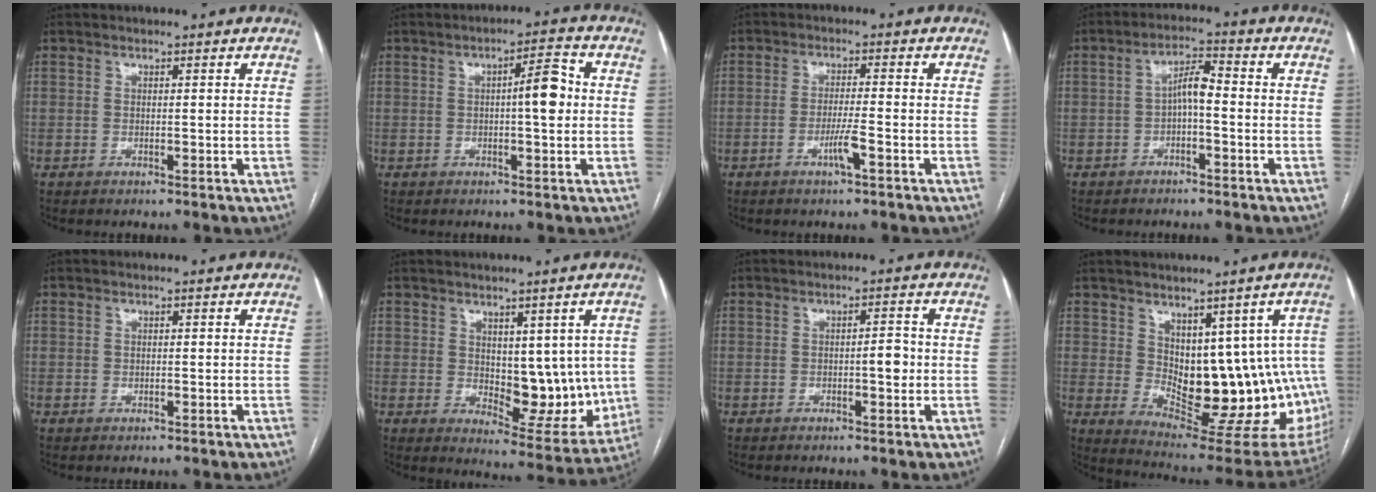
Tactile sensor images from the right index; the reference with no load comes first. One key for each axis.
{"total": 5.4, "fx": 0.2, "fy": 1.0, "fz": 5.3, "tx": -0.076, "ty": 0.014, "tz": -0.001}
{"total": 3.7, "fx": -1.8, "fy": -0.1, "fz": 3.3, "tx": -0.063, "ty": -0.005, "tz": -0.035}
{"total": 4.4, "fx": -0.8, "fy": 1.2, "fz": 4.1, "tx": -0.074, "ty": 0.018, "tz": -0.014}
{"total": 0.0}
{"total": 10.9, "fx": 0.7, "fy": 5.7, "fz": 9.2, "tx": -0.103, "ty": -0.008, "tz": 0.029}
{"total": 2.6, "fx": -0.5, "fy": 0.7, "fz": 2.5, "tx": -0.033, "ty": 0.004, "tz": -0.009}
{"total": 16.4, "fx": 0.7, "fy": 8.5, "fz": 14.0, "tx": -0.151, "ty": -0.008, "tz": 0.033}